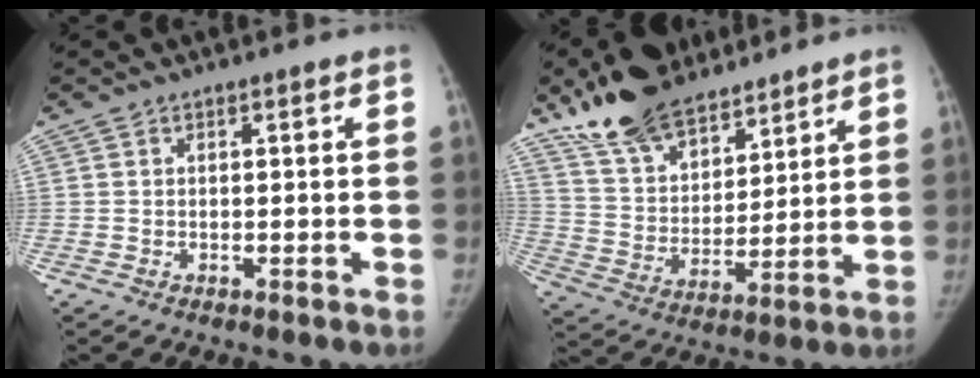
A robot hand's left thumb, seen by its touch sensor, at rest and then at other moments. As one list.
[{"total": 18.2, "force": [13.7, 8.6, 8.4], "torque": [-0.106, -0.049, 0.246]}]